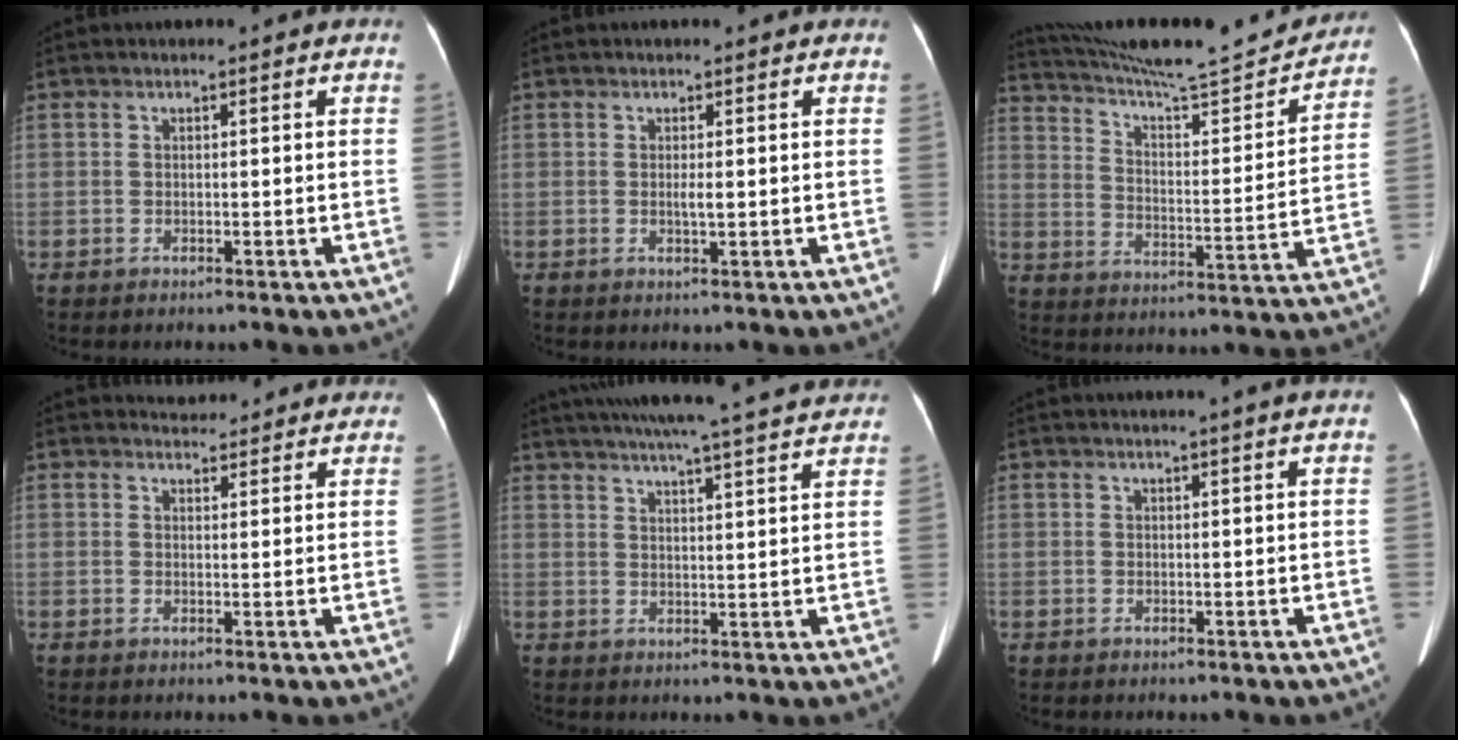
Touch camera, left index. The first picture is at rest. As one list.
[{"total": 1.2, "force": [0.1, 0.0, 1.2], "torque": [-0.026, -0.001, 0.003]}, {"total": 23.8, "force": [22.0, 1.8, 8.7], "torque": [-0.147, -0.035, 0.311]}, {"total": 6.8, "force": [6.5, 1.9, 0.9], "torque": [0.005, 0.010, 0.060]}, {"total": 25.6, "force": [23.3, 1.0, 10.6], "torque": [-0.176, -0.004, 0.294]}, {"total": 3.1, "force": [2.6, -0.8, 1.4], "torque": [-0.020, 0.003, 0.029]}]